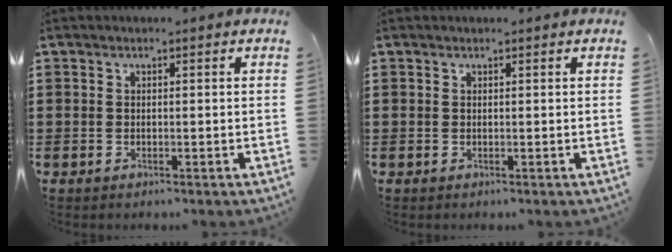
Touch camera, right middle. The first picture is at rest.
{"total": 0.0}